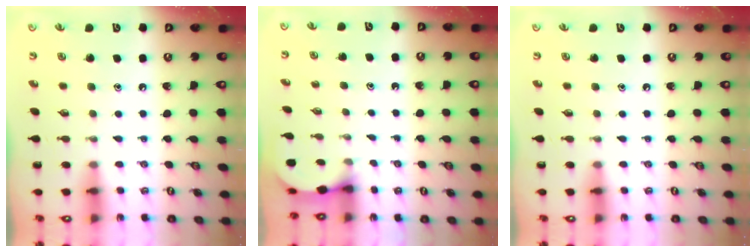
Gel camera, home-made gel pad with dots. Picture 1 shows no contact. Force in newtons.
{"total": 2.6, "press": 2.6, "slide": 0.2}
{"total": 0.0}